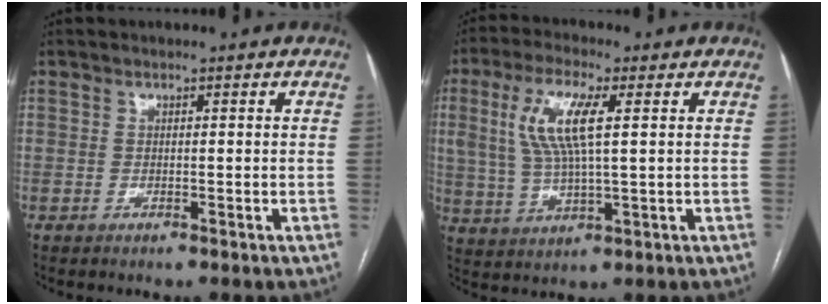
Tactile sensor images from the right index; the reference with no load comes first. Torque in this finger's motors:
{"motor_torque": [0.53, 0.20, 0.36, 0.21]}